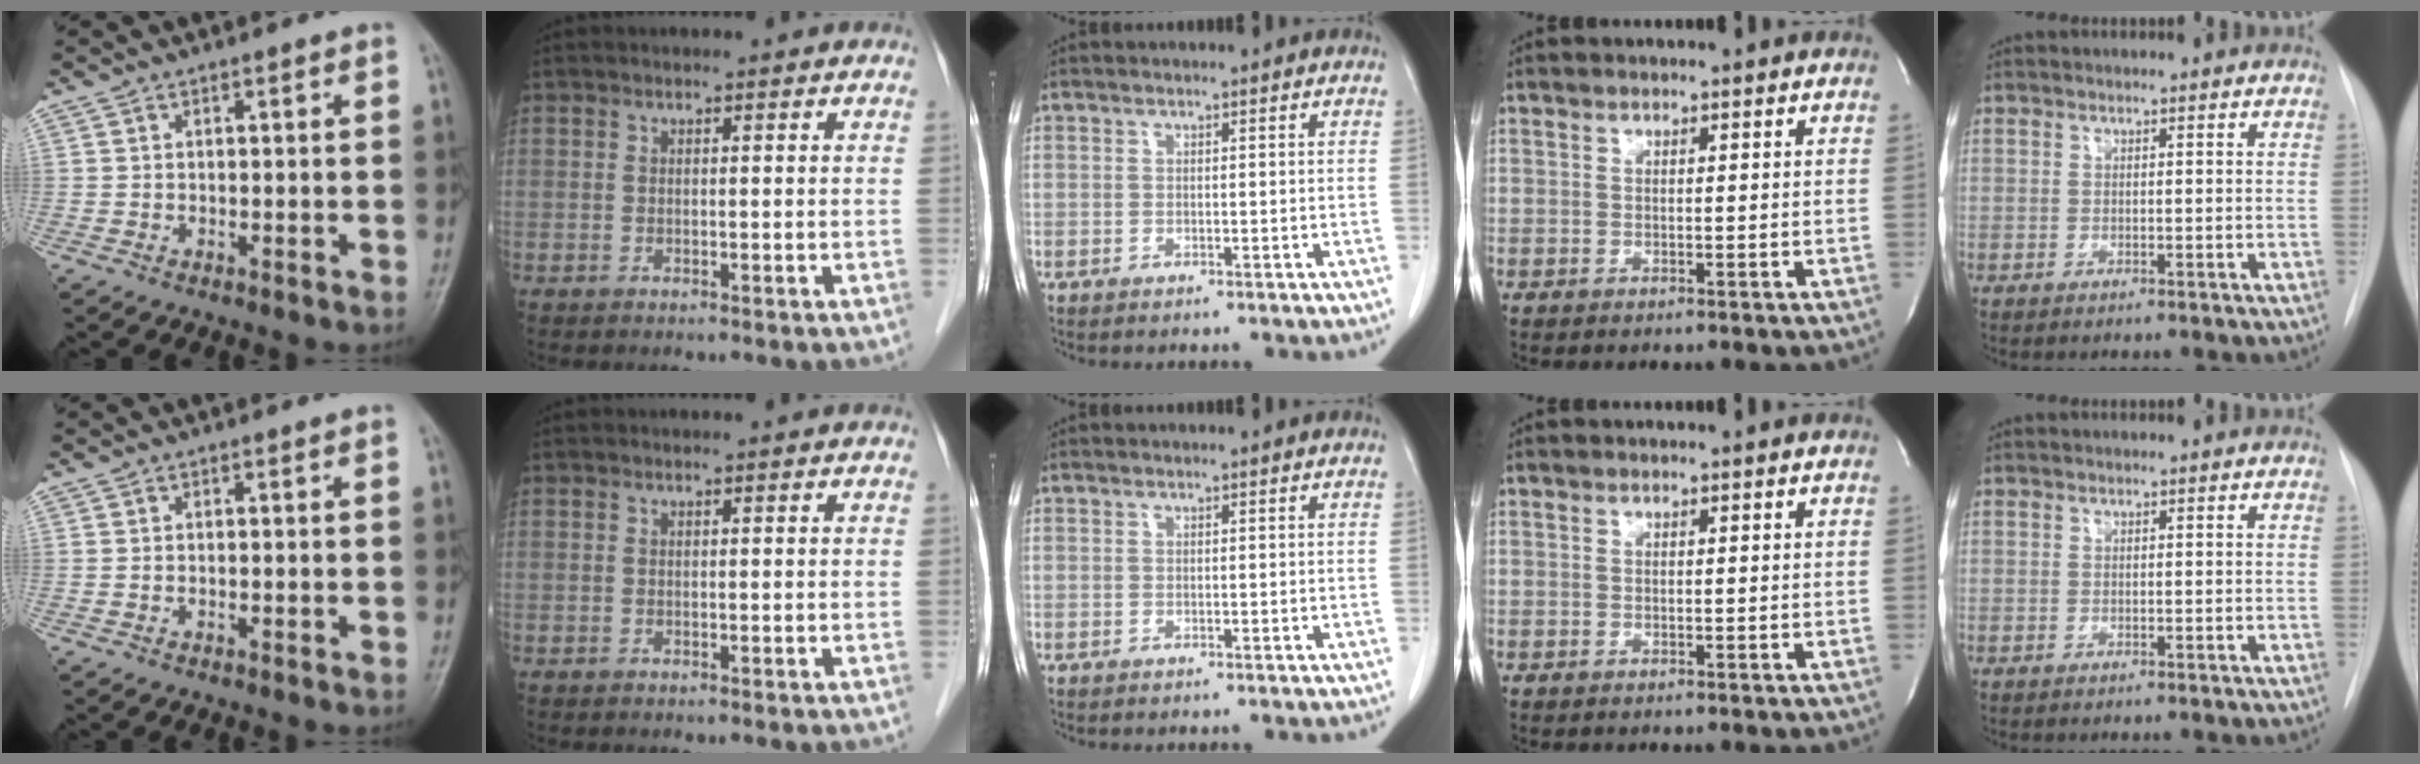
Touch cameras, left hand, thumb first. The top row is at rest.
{}